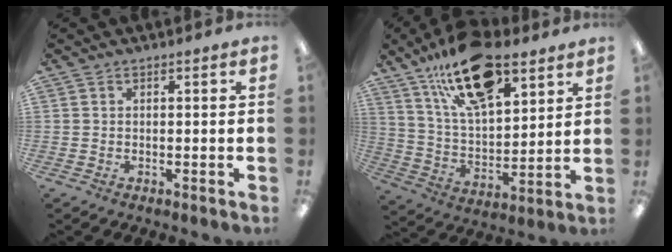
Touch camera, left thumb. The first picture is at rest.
{"total": 20.9, "force": [13.6, 9.0, 13.2], "torque": [-0.229, -0.058, 0.236]}